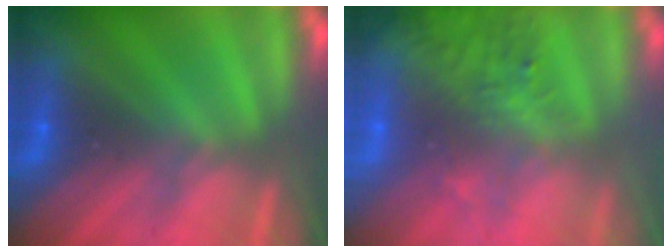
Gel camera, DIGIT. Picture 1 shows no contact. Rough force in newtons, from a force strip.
{"total": 7.5}